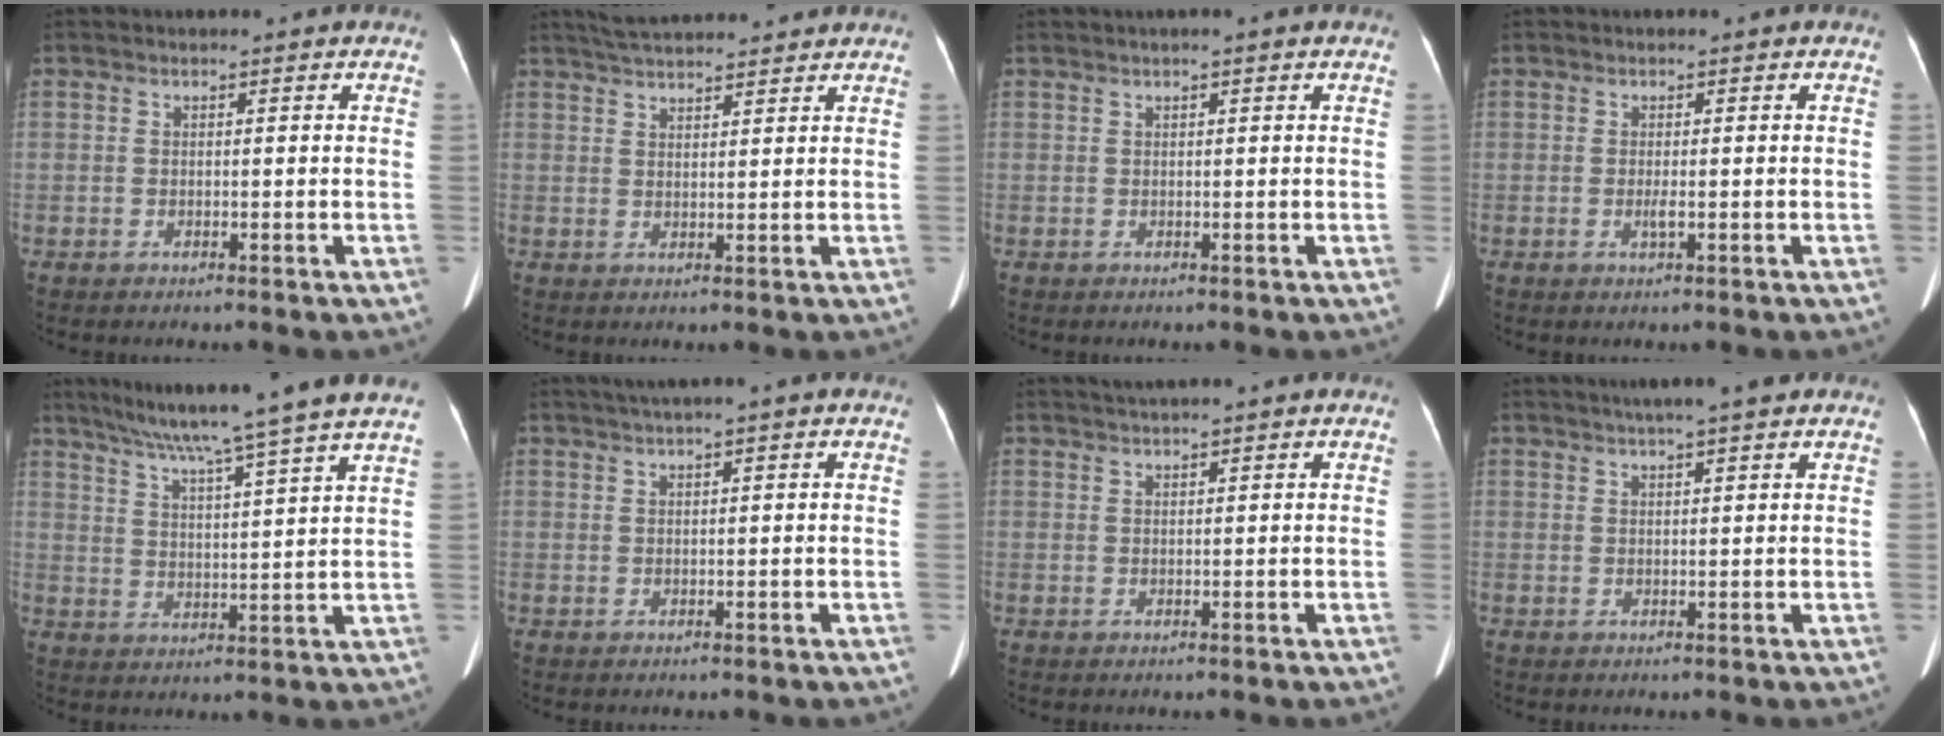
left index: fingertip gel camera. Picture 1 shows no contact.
{"total": 9.6, "force": [8.9, 1.2, 3.6], "torque": [-0.063, 0.035, 0.133]}
{"total": 1.3, "force": [0.9, -0.1, 1.0], "torque": [-0.017, 0.012, 0.014]}
{"total": 1.1, "force": [-0.2, 0.1, 1.0], "torque": [-0.022, -0.003, -0.002]}
{"total": 16.4, "force": [13.7, -2.7, 8.6], "torque": [-0.141, -0.014, 0.188]}
{"total": 3.6, "force": [2.5, -0.5, 2.5], "torque": [-0.044, 0.024, 0.045]}
{"total": 2.7, "force": [2.3, -0.3, 1.3], "torque": [-0.017, 0.027, 0.041]}
{"total": 6.1, "force": [4.8, 0.1, 3.8], "torque": [-0.056, 0.025, 0.068]}